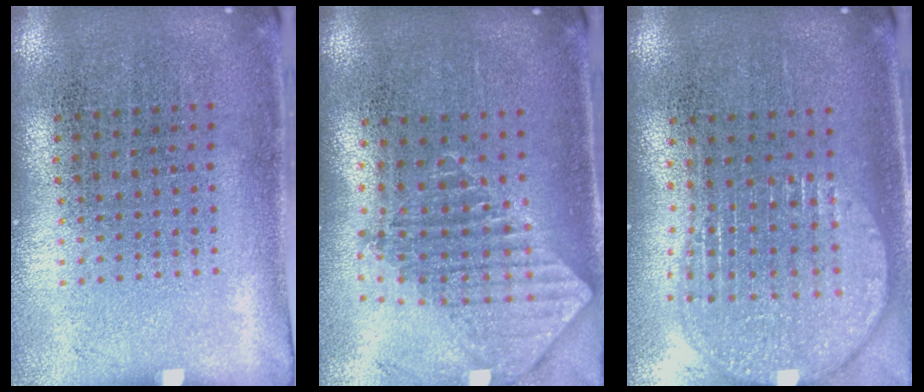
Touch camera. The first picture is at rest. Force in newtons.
{"total": 2.0, "press": 1.5, "slide": 1.3}
{"total": 1.9, "press": 1.6, "slide": 1.0}